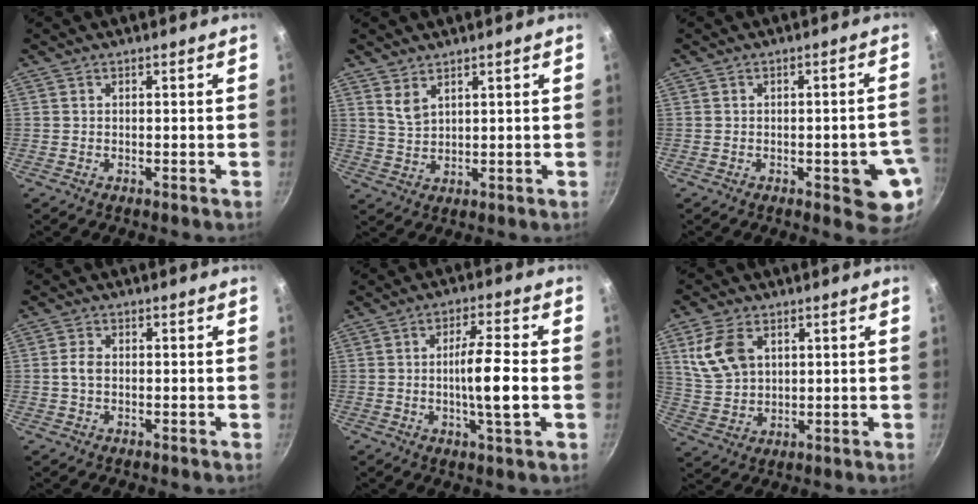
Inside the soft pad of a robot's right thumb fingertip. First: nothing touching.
{"total": 3.5, "force": [2.4, 1.6, 2.0], "torque": [-0.037, -0.018, 0.051]}
{"total": 8.5, "force": [-2.3, 3.1, 7.6], "torque": [-0.060, 0.008, -0.025]}
{"total": 2.5, "force": [-0.1, 1.7, 1.9], "torque": [-0.039, 0.009, -0.005]}
{"total": 8.7, "force": [-0.8, 1.0, 8.6], "torque": [-0.152, 0.010, -0.018]}
{"total": 9.6, "force": [3.5, 6.3, 6.3], "torque": [-0.114, -0.011, 0.078]}